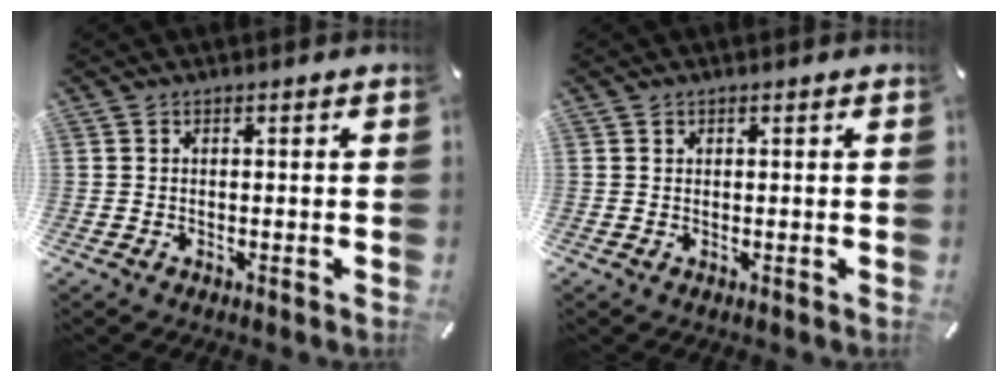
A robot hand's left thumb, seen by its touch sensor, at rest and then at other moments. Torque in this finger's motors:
{"motor_torque": [-0.04, 0.14, -0.08, -0.13, 0.03]}